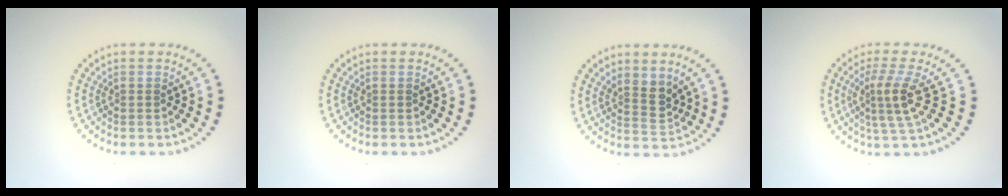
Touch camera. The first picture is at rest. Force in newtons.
{"total": 0.0}
{"total": 2.3, "press": 1.8, "slide": 1.4}
{"total": 3.3, "press": 2.4, "slide": 2.3}